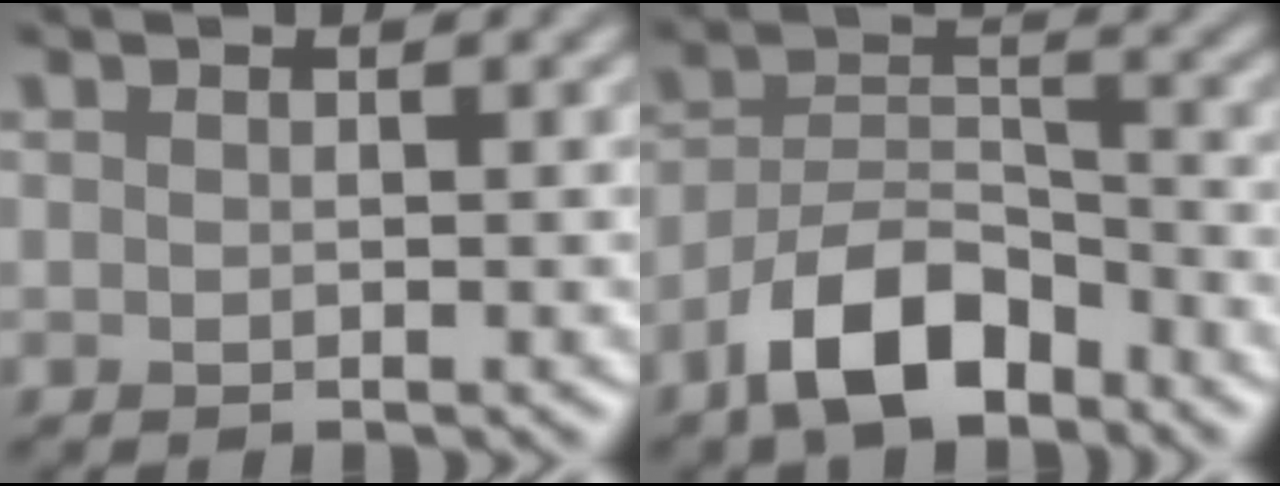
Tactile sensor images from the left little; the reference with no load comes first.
{"total": 6.6, "force": [-4.5, 2.8, 3.9], "torque": [-0.064, 0.004, -0.092]}